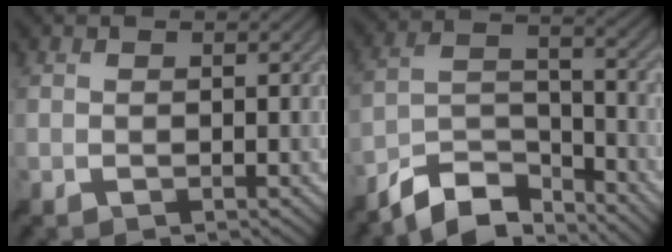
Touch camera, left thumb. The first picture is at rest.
{"total": 9.1, "force": [-8.0, 2.8, 3.5], "torque": [-0.062, 0.004, -0.159]}